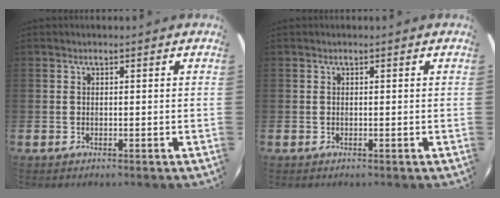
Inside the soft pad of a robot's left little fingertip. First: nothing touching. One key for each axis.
{"total": 0.0}